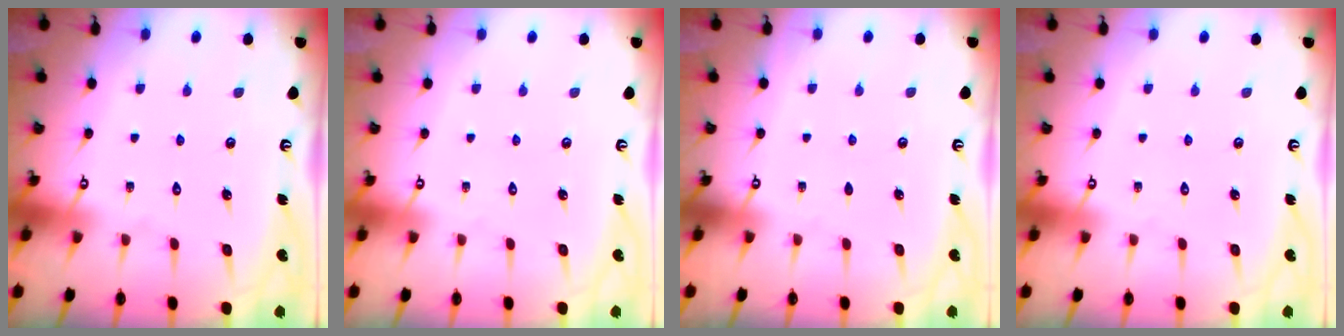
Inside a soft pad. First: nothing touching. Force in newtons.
{"total": 0.0}
{"total": 0.0}
{"total": 0.0}